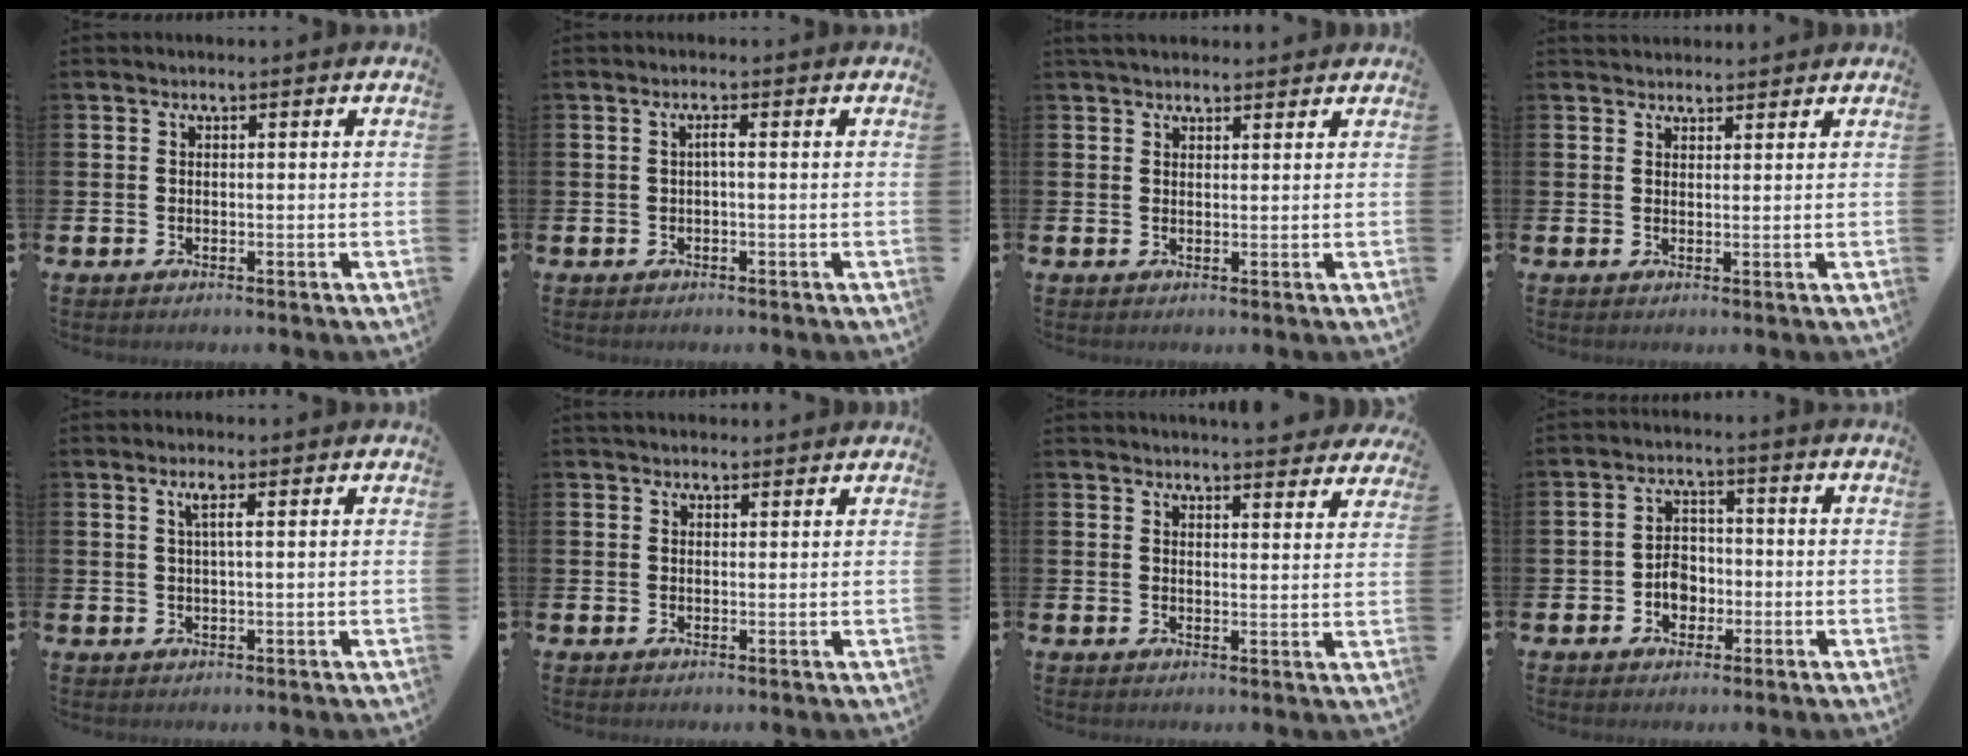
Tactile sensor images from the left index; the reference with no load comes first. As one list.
[{"total": 1.0, "force": [0.0, 0.1, 1.0], "torque": [-0.025, 0.005, 0.000]}, {"total": 2.7, "force": [2.4, 0.9, 0.6], "torque": [-0.004, -0.007, 0.042]}, {"total": 2.2, "force": [2.1, 0.7, -0.1], "torque": [0.010, -0.008, 0.037]}, {"total": 1.9, "force": [1.1, 0.3, 1.6], "torque": [-0.029, 0.000, 0.016]}, {"total": 1.9, "force": [1.8, 0.6, 0.2], "torque": [0.005, -0.003, 0.030]}, {"total": 4.2, "force": [4.2, 0.2, 0.1], "torque": [0.008, -0.030, 0.074]}, {"total": 3.8, "force": [-1.2, 3.0, 2.0], "torque": [-0.035, 0.005, -0.027]}]